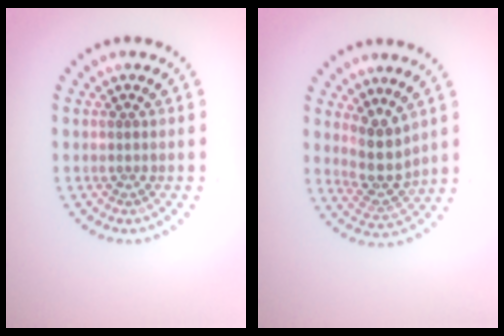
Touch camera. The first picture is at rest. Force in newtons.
{"total": 3.4, "press": 2.7, "slide": 2.1}